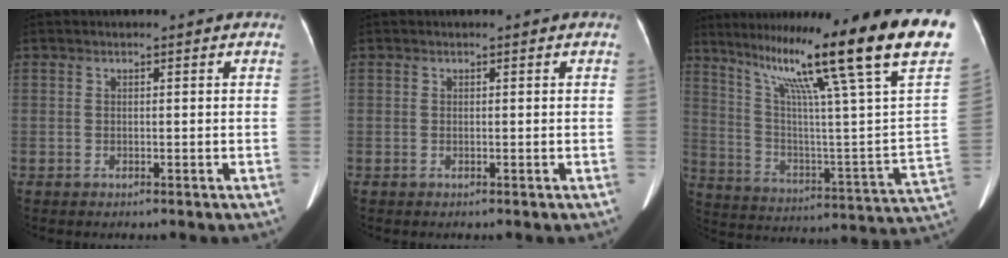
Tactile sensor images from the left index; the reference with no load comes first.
{"total": 0.0}
{"total": 29.3, "force": [20.7, -0.9, 20.7], "torque": [-0.299, -0.046, 0.300]}